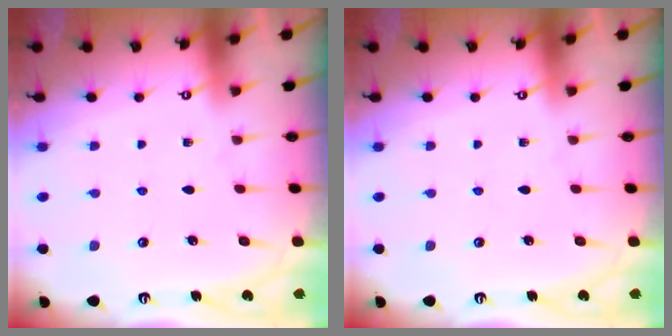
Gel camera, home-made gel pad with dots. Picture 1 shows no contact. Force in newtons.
{"total": 0.0}